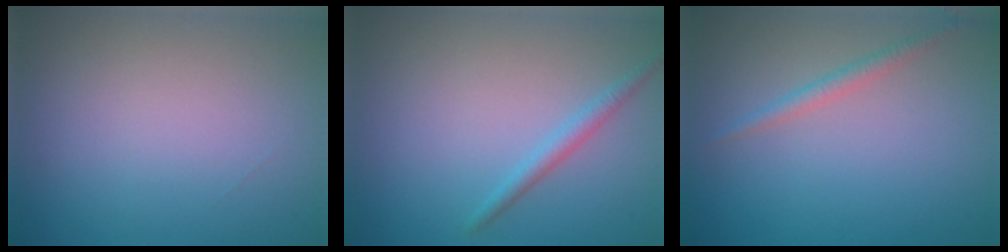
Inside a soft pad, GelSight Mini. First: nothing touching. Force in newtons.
{"total": 1.6, "press": 1.6, "slide": 0.1}
{"total": 1.4, "press": 1.4, "slide": 0.0}